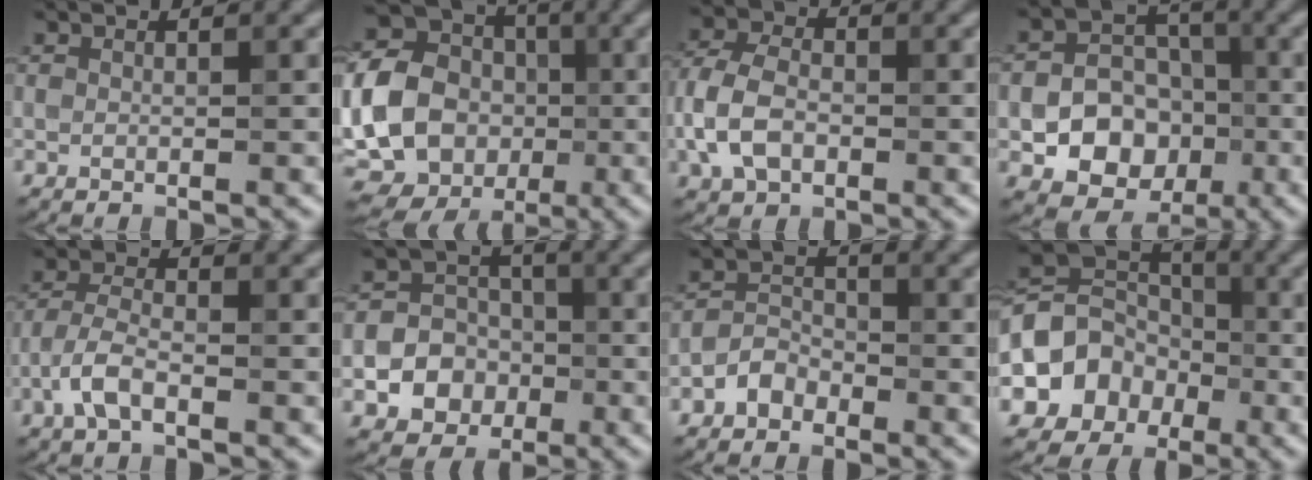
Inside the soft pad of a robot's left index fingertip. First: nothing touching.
{"total": 23.9, "force": [-1.3, 22.0, 9.4], "torque": [-0.207, 0.018, -0.084]}
{"total": 4.8, "force": [-1.6, 3.1, 3.3], "torque": [-0.078, 0.010, -0.034]}
{"total": 8.7, "force": [-2.3, 7.5, 3.8], "torque": [-0.044, 0.001, -0.062]}
{"total": 2.8, "force": [-1.6, 0.7, 2.2], "torque": [-0.053, 0.009, -0.038]}
{"total": 6.8, "force": [-2.0, 6.2, 2.1], "torque": [-0.020, 0.009, -0.053]}
{"total": 2.0, "force": [-1.4, 1.2, 0.7], "torque": [-0.010, 0.016, -0.028]}
{"total": 7.2, "force": [-2.0, 6.1, 3.3], "torque": [-0.043, 0.009, -0.057]}